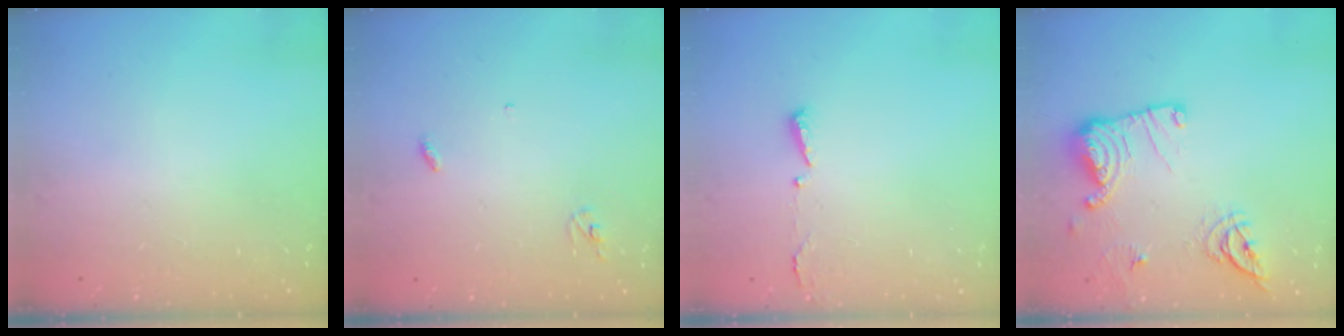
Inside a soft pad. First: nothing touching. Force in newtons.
{"total": 3.0, "press": 2.9, "slide": 0.2}
{"total": 2.9, "press": 2.8, "slide": 0.6}
{"total": 14.9, "press": 14.9, "slide": 0.4}